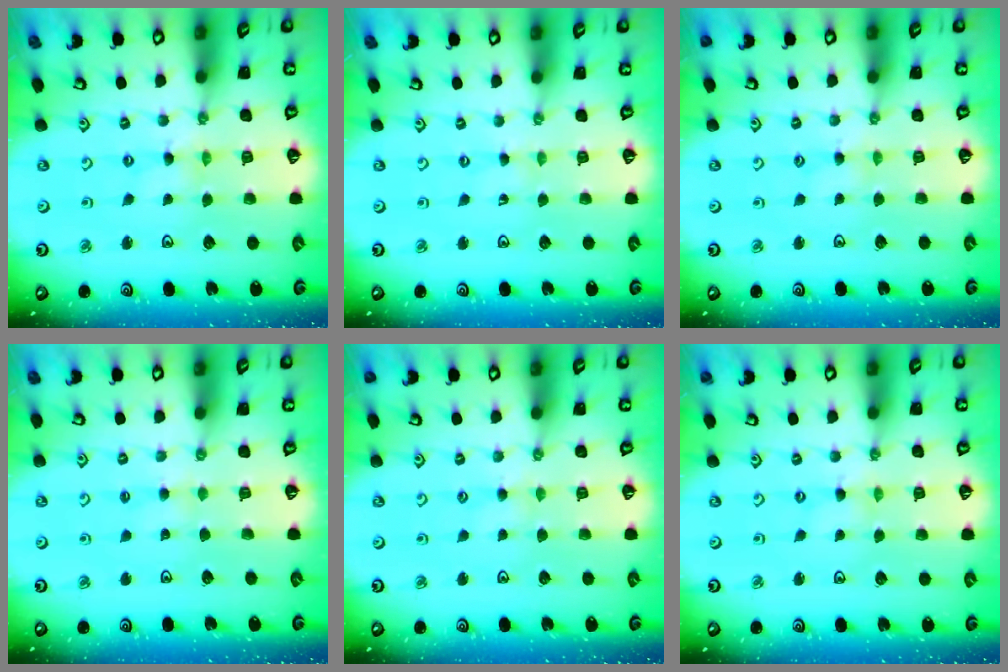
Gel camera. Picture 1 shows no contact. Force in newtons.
{"total": 0.0}
{"total": 1.8, "press": 1.8, "slide": 0.2}
{"total": 2.3, "press": 2.2, "slide": 0.5}
{"total": 2.8, "press": 2.7, "slide": 0.4}
{"total": 0.0}